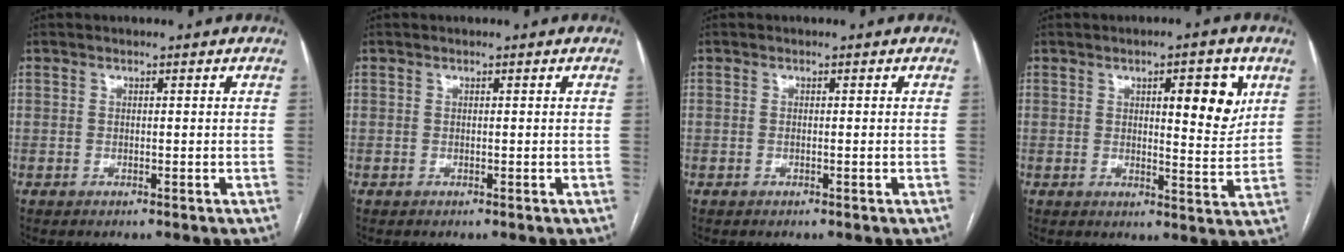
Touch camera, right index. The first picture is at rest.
{"total": 0.0}
{"total": 0.0}
{"total": 7.9, "force": [3.1, 2.0, 6.9], "torque": [-0.091, -0.005, 0.043]}